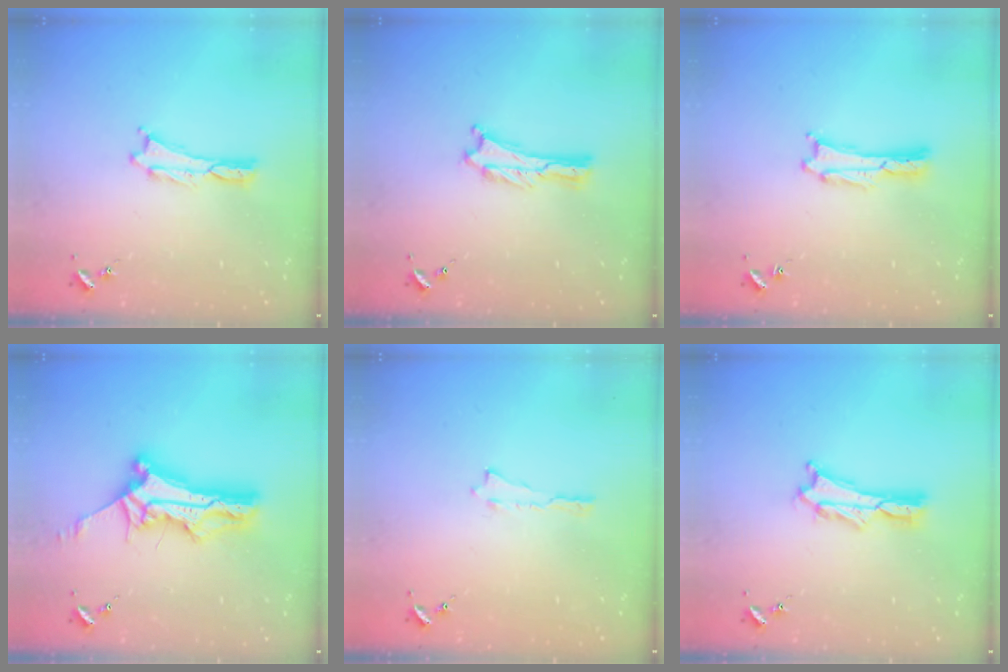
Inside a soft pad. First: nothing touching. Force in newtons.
{"total": 0.0}
{"total": 0.7, "press": 0.7, "slide": 0.1}
{"total": 10.8, "press": 10.7, "slide": 0.8}
{"total": 0.0}
{"total": 2.0, "press": 2.0, "slide": 0.3}